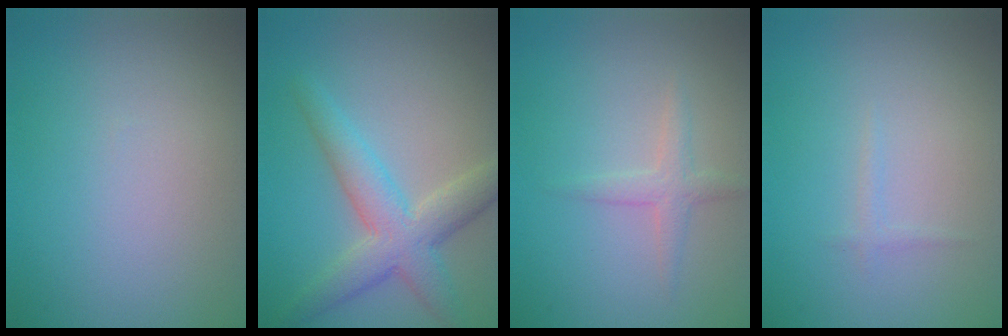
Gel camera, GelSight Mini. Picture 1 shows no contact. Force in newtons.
{"total": 5.1, "press": 5.1, "slide": 0.3}
{"total": 1.6, "press": 1.6, "slide": 0.1}
{"total": 0.6, "press": 0.6, "slide": 0.0}